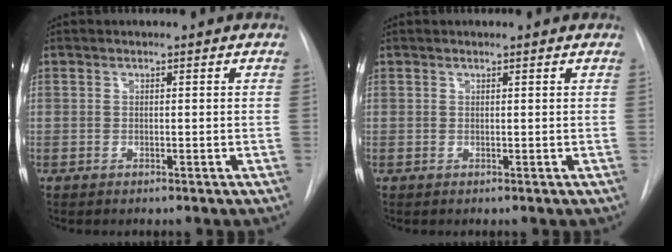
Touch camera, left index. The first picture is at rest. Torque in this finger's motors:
{"motor_torque": [0.02, -0.04, -0.08, 0.01]}